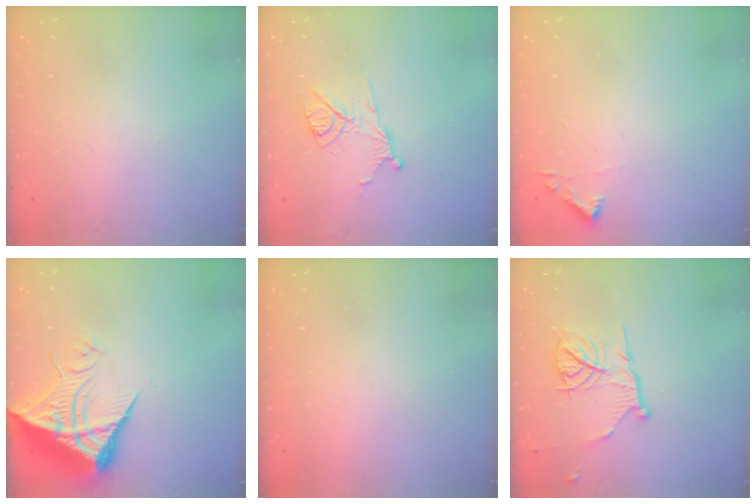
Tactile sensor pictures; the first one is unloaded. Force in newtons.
{"total": 10.9, "press": 10.9, "slide": 0.4}
{"total": 3.3, "press": 3.3, "slide": 0.4}
{"total": 11.0, "press": 10.9, "slide": 1.2}
{"total": 1.5, "press": 1.5, "slide": 0.1}
{"total": 11.2, "press": 11.2, "slide": 0.8}